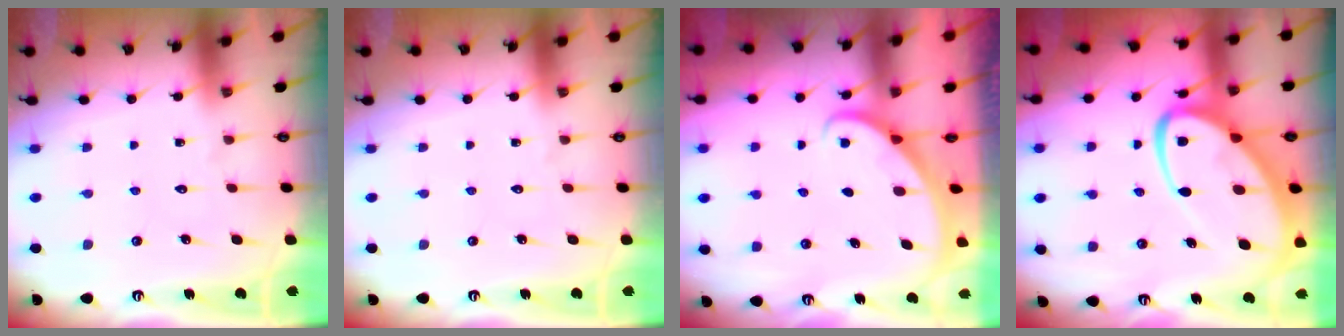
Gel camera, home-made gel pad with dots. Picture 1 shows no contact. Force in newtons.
{"total": 0.0}
{"total": 2.1, "press": 2.1, "slide": 0.1}
{"total": 15.8, "press": 15.7, "slide": 1.5}